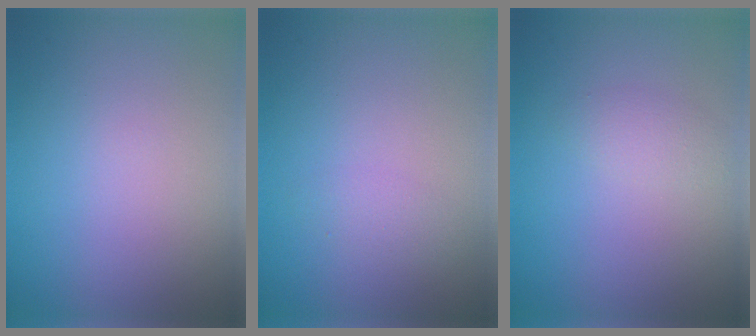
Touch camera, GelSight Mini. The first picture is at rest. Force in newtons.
{"total": 1.2, "press": 1.2, "slide": 0.1}
{"total": 1.3, "press": 1.3, "slide": 0.1}